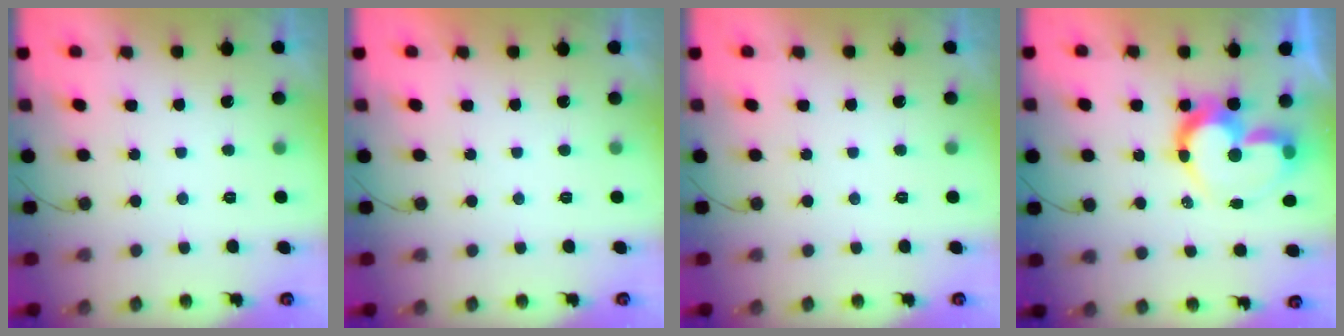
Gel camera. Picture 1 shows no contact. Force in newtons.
{"total": 1.7, "press": 1.7, "slide": 0.0}
{"total": 0.0}
{"total": 13.1, "press": 13.0, "slide": 1.5}